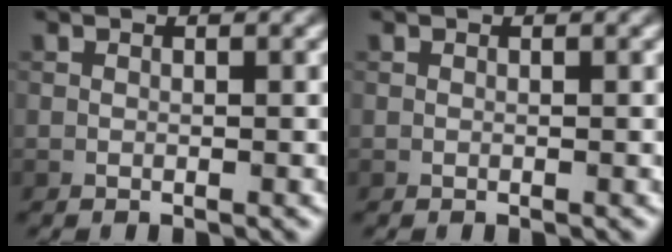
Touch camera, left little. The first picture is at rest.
{"total": 0.0}